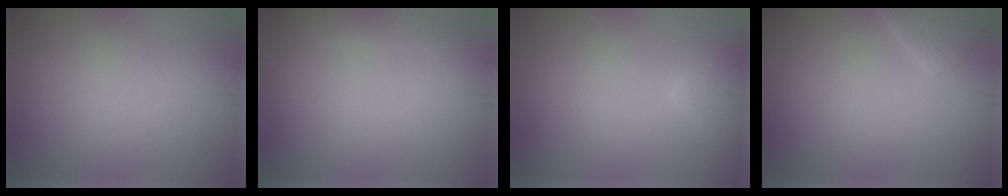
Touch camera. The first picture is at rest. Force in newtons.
{"total": 1.0, "press": 1.0, "slide": 0.1}
{"total": 2.5, "press": 2.5, "slide": 0.2}
{"total": 2.2, "press": 2.2, "slide": 0.1}